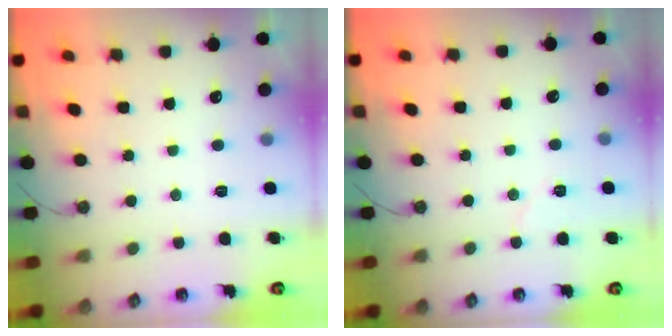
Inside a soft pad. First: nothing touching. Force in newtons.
{"total": 4.3, "press": 3.9, "slide": 1.9}